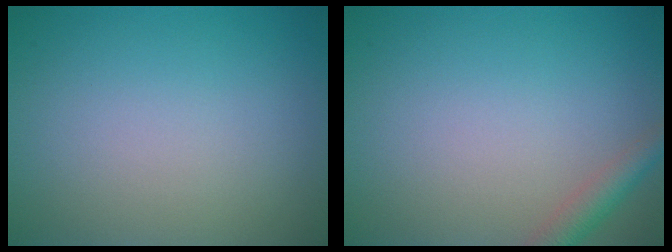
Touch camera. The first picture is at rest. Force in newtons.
{"total": 2.3, "press": 2.3, "slide": 0.1}